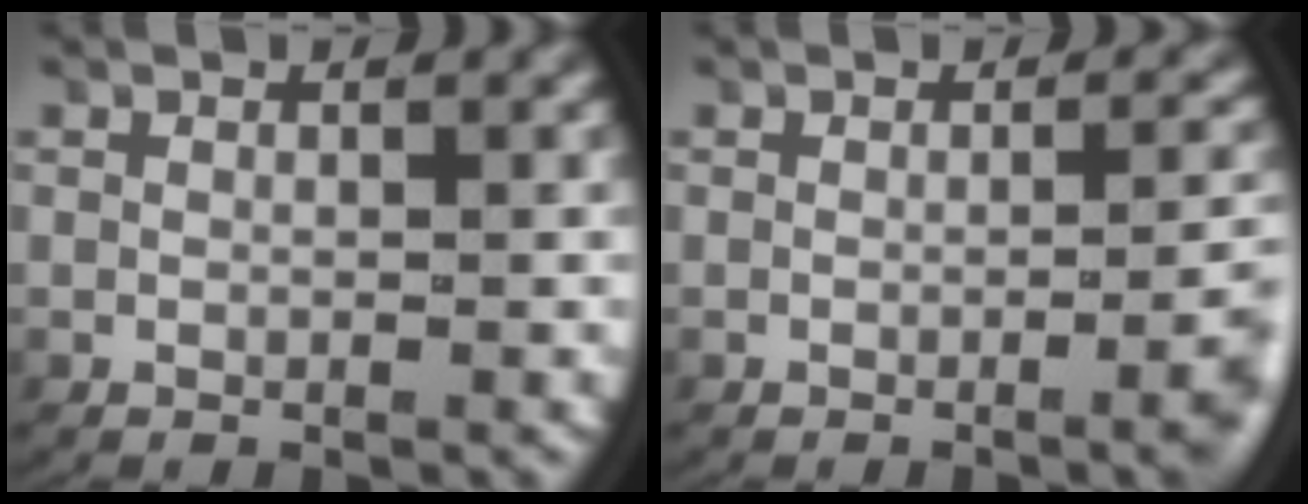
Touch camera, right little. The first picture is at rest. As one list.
[{"total": 2.9, "force": [-0.8, 0.4, 2.7], "torque": [-0.028, 0.004, -0.015]}]